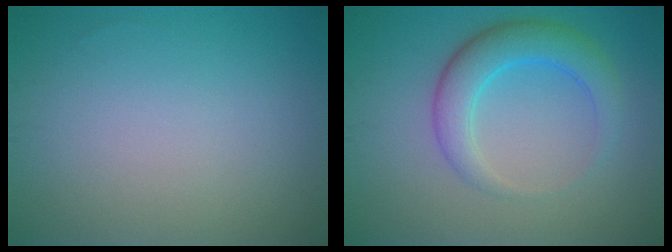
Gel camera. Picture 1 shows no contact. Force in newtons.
{"total": 4.5, "press": 4.5, "slide": 0.2}